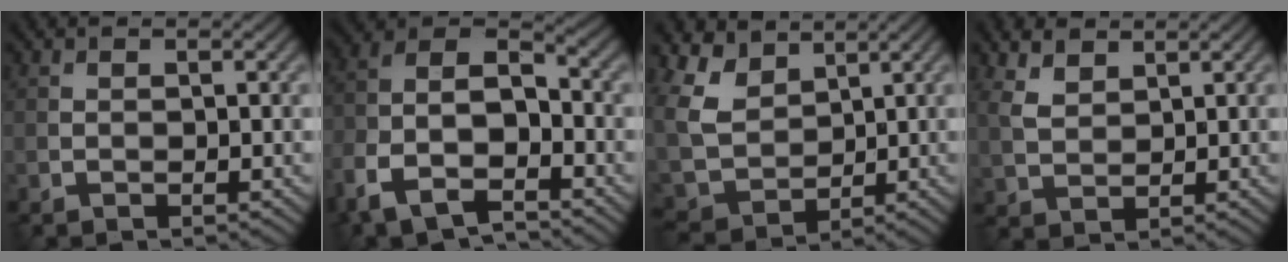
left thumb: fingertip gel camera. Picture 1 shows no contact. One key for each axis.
{"total": 12.2, "fx": -7.1, "fy": 6.2, "fz": 7.8, "tx": -0.181, "ty": -0.025, "tz": -0.140}
{"total": 8.3, "fx": 4.3, "fy": 5.5, "fz": 4.5, "tx": -0.130, "ty": 0.003, "tz": 0.084}
{"total": 3.9, "fx": 2.6, "fy": 2.2, "fz": 2.1, "tx": -0.057, "ty": 0.001, "tz": 0.058}